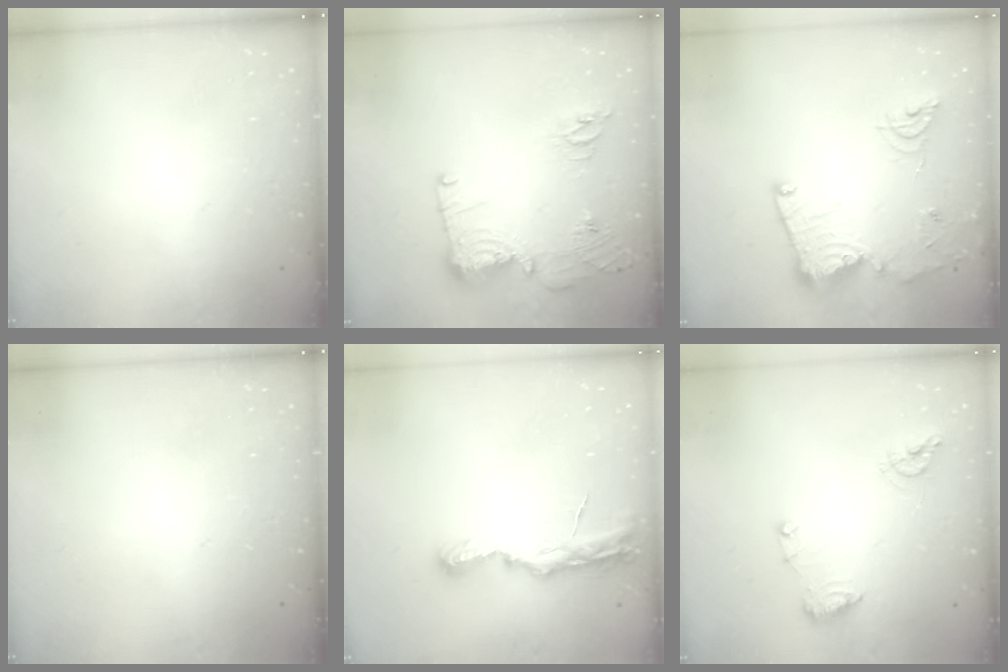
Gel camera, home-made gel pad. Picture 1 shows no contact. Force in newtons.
{"total": 15.2, "press": 14.9, "slide": 2.8}
{"total": 15.7, "press": 15.6, "slide": 1.7}
{"total": 0.0}
{"total": 7.7, "press": 7.7, "slide": 0.8}
{"total": 8.9, "press": 8.9, "slide": 1.0}